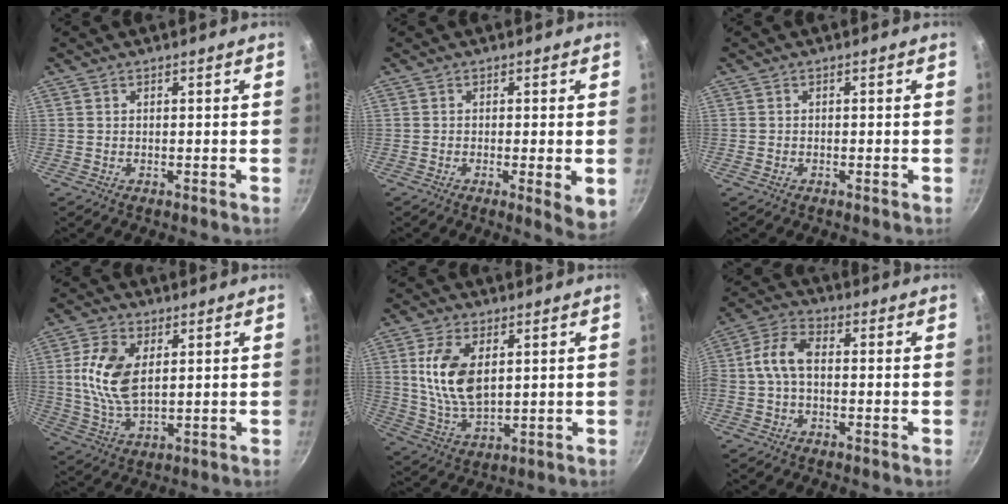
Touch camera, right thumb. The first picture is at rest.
{"total": 4.9, "force": [-0.8, 1.0, 4.8], "torque": [-0.063, -0.011, -0.010]}
{"total": 0.6, "force": [-0.4, 0.3, 0.4], "torque": [-0.012, 0.003, -0.011]}
{"total": 11.3, "force": [2.3, 6.3, 9.0], "torque": [-0.175, -0.009, 0.047]}
{"total": 12.1, "force": [2.8, 6.6, 9.7], "torque": [-0.183, -0.018, 0.061]}
{"total": 7.4, "force": [-0.7, 4.3, 6.1], "torque": [-0.129, 0.033, -0.027]}